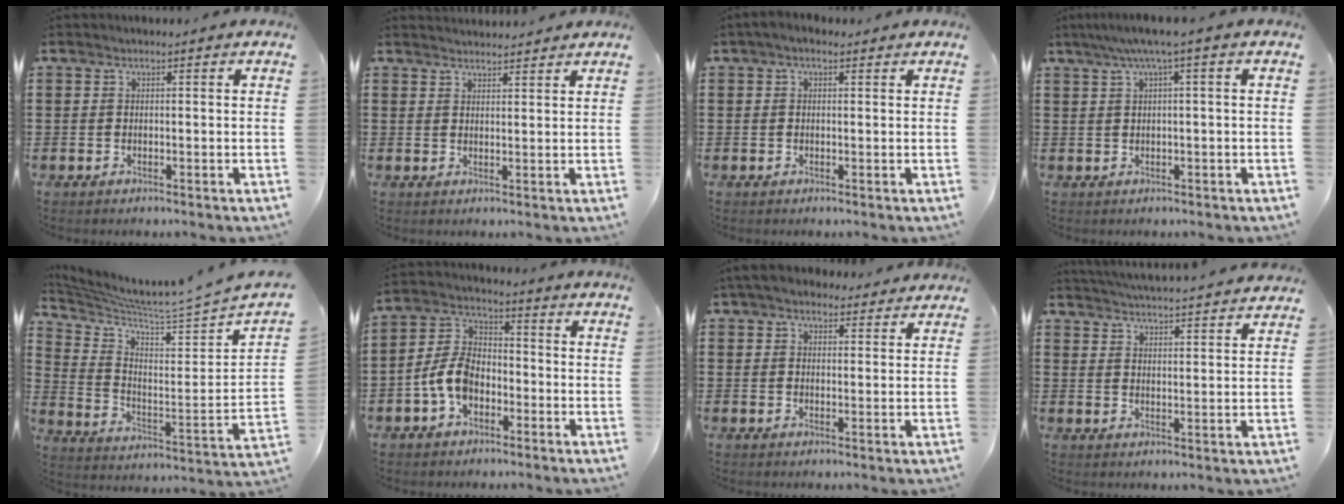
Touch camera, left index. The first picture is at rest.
{"total": 2.1, "force": [2.1, 0.1, -0.1], "torque": [-0.003, -0.002, 0.041]}
{"total": 1.3, "force": [0.4, 1.0, 0.8], "torque": [-0.018, 0.007, 0.006]}
{"total": 2.9, "force": [0.5, -0.1, 2.8], "torque": [-0.052, -0.001, 0.006]}
{"total": 3.8, "force": [3.4, -1.1, 1.3], "torque": [-0.052, -0.059, 0.048]}
{"total": 7.6, "force": [-3.0, 4.9, 5.0], "torque": [-0.137, 0.006, -0.067]}
{"total": 4.5, "force": [4.0, 1.6, 1.4], "torque": [-0.040, -0.004, 0.076]}
{"total": 4.3, "force": [4.2, -0.7, 0.3], "torque": [-0.021, -0.030, 0.072]}